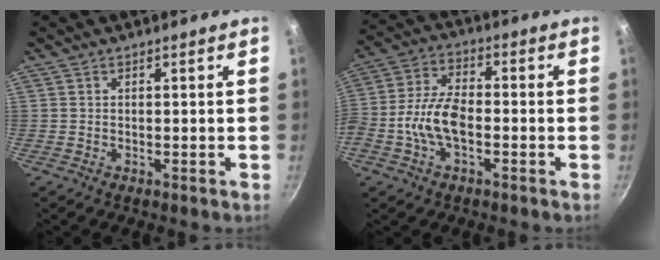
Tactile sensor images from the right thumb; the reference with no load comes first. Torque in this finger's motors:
{"motor_torque": [0.15, 0.14, 0.60, -0.56, 0.16]}